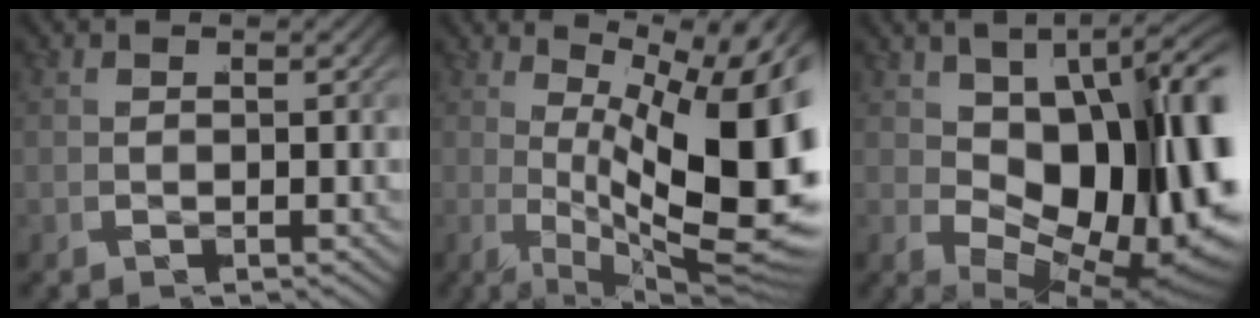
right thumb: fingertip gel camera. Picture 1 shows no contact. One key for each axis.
{"total": 17.2, "fx": -0.2, "fy": 8.4, "fz": 15.0, "tx": -0.208, "ty": -0.043, "tz": 0.026}
{"total": 18.9, "fx": -0.2, "fy": 10.7, "fz": 15.6, "tx": -0.238, "ty": -0.041, "tz": 0.033}